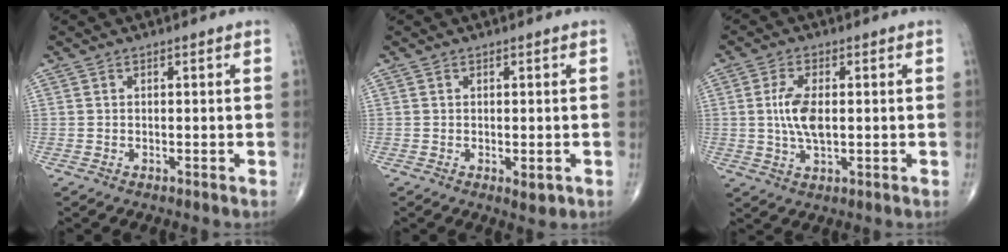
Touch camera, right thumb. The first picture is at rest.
{"total": 2.1, "force": [-0.5, 1.0, 1.7], "torque": [-0.017, -0.004, -0.003]}
{"total": 6.8, "force": [0.4, 3.1, 6.0], "torque": [-0.124, -0.004, 0.007]}